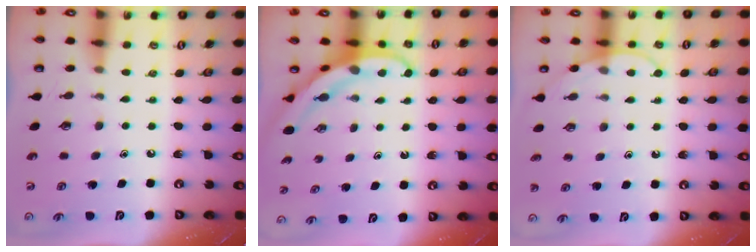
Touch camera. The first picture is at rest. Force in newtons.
{"total": 4.0, "press": 4.0, "slide": 0.7}
{"total": 7.2, "press": 7.1, "slide": 0.7}